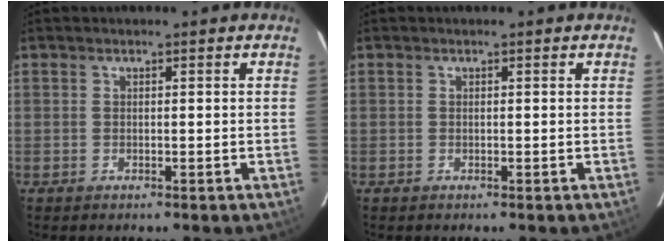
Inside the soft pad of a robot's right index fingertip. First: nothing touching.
{"total": 0.0}